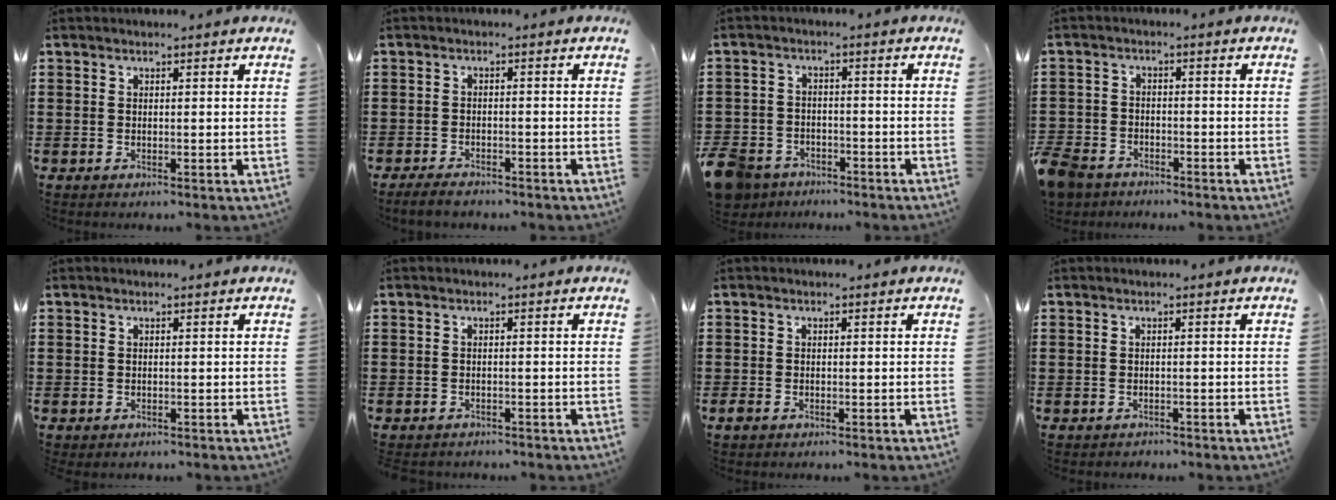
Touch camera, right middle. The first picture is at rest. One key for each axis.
{"total": 2.1, "fx": -1.8, "fy": 0.6, "fz": 0.9, "tx": -0.025, "ty": 0.000, "tz": -0.039}
{"total": 5.7, "fx": -4.9, "fy": 2.4, "fz": 1.5, "tx": -0.063, "ty": 0.003, "tz": -0.108}
{"total": 4.1, "fx": -3.7, "fy": 1.6, "fz": 0.7, "tx": -0.043, "ty": -0.005, "tz": -0.085}
{"total": 0.0}
{"total": 0.9, "fx": -0.9, "fy": 0.3, "fz": 0.0, "tx": -0.004, "ty": 0.001, "tz": -0.019}
{"total": 1.0, "fx": -0.6, "fy": 0.7, "fz": 0.3, "tx": -0.014, "ty": -0.003, "tz": -0.015}
{"total": 0.6, "fx": -0.6, "fy": 0.2, "fz": 0.0, "tx": -0.002, "ty": 0.000, "tz": -0.013}